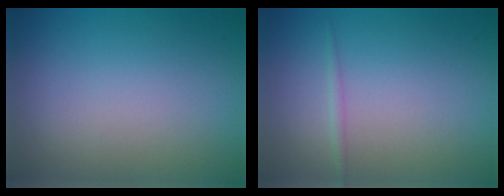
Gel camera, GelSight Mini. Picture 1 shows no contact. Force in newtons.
{"total": 0.7, "press": 0.7, "slide": 0.1}